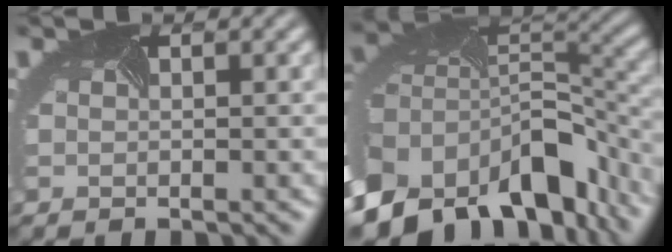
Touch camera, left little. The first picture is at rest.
{"total": 17.2, "force": [-9.1, 9.1, 11.4], "torque": [-0.229, -0.048, -0.118]}